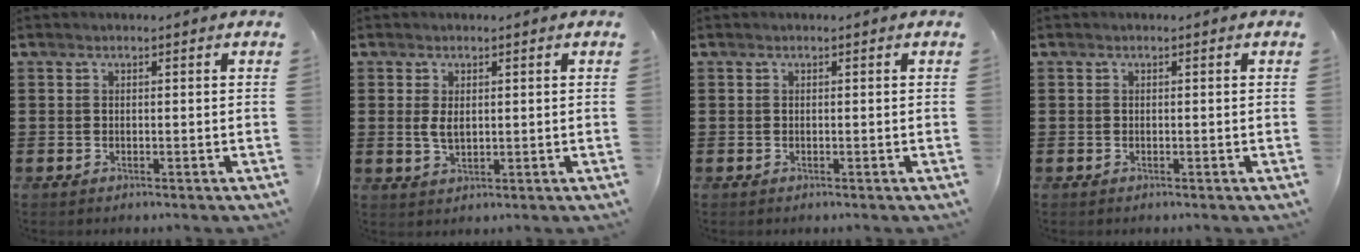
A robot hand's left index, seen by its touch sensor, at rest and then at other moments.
{"total": 2.7, "force": [0.5, 1.4, 2.2], "torque": [-0.053, 0.002, 0.007]}
{"total": 0.0}
{"total": 0.0}